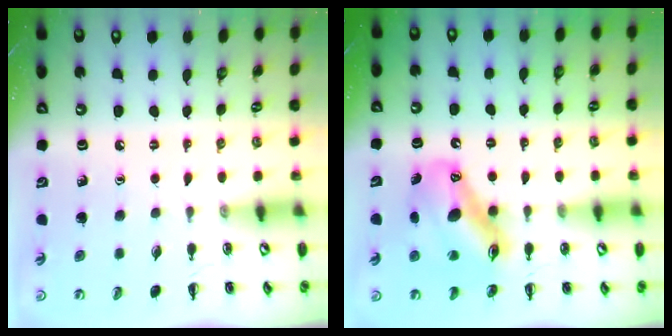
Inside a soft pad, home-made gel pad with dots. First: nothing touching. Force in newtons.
{"total": 12.5, "press": 12.0, "slide": 3.5}